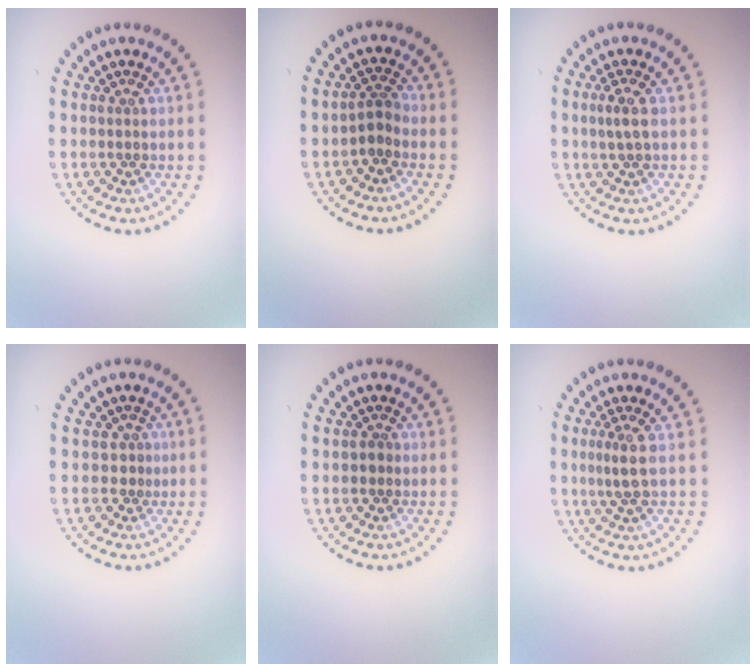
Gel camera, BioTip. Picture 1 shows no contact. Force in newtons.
{"total": 1.6, "press": 1.3, "slide": 0.9}
{"total": 1.8, "press": 1.6, "slide": 0.8}
{"total": 1.0, "press": 0.5, "slide": 0.8}
{"total": 0.8, "press": 0.7, "slide": 0.4}
{"total": 1.8, "press": 1.3, "slide": 1.3}